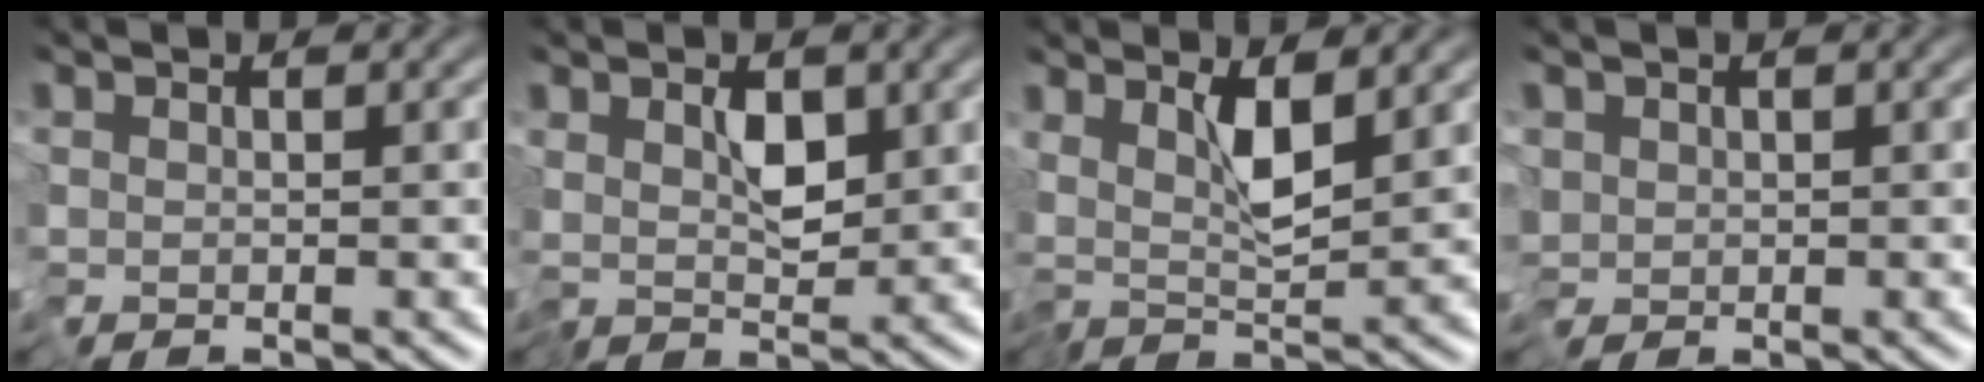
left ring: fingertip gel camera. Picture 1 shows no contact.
{"total": 2.7, "force": [0.4, 1.3, 2.3], "torque": [-0.039, -0.010, 0.010]}
{"total": 3.0, "force": [1.1, 0.0, 2.8], "torque": [-0.050, -0.009, 0.023]}
{"total": 1.6, "force": [-0.4, 0.9, 1.2], "torque": [-0.015, 0.001, -0.016]}